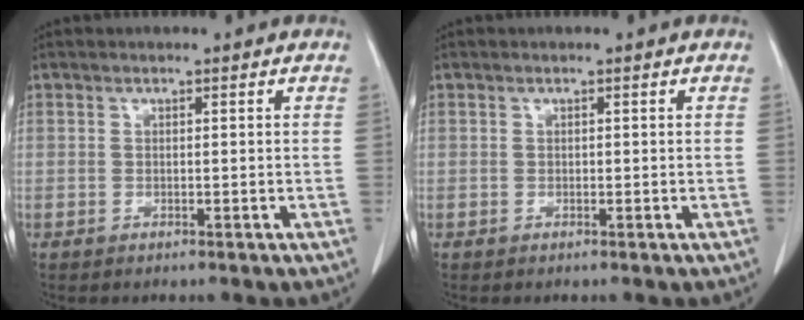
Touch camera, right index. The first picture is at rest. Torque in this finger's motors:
{"motor_torque": [0.06, -0.01, -0.01, 0.01]}